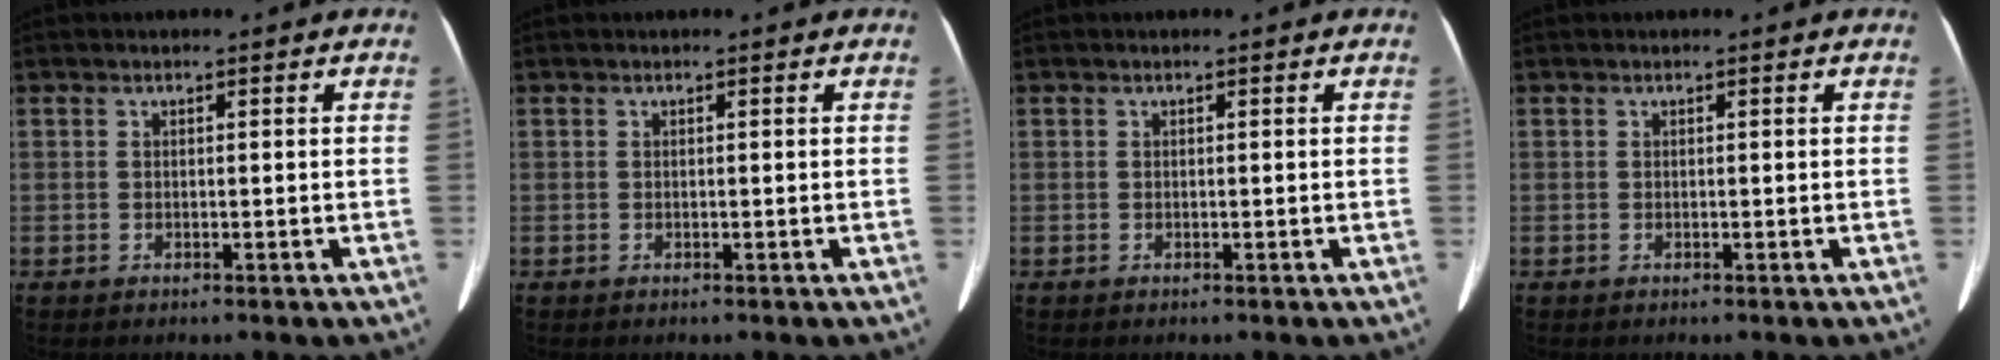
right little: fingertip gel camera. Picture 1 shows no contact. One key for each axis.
{"total": 0.0}
{"total": 0.0}
{"total": 0.0}